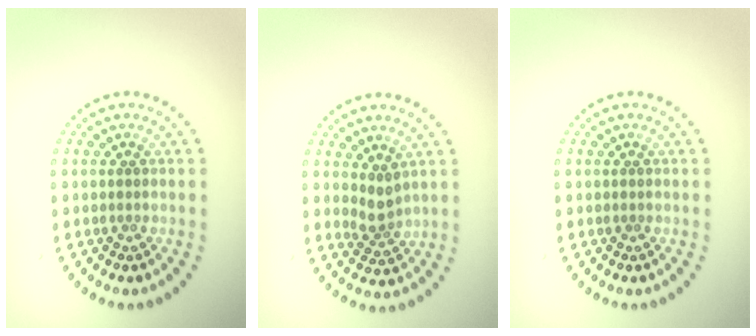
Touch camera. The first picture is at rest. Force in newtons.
{"total": 2.0, "press": 1.6, "slide": 1.3}
{"total": 0.0}